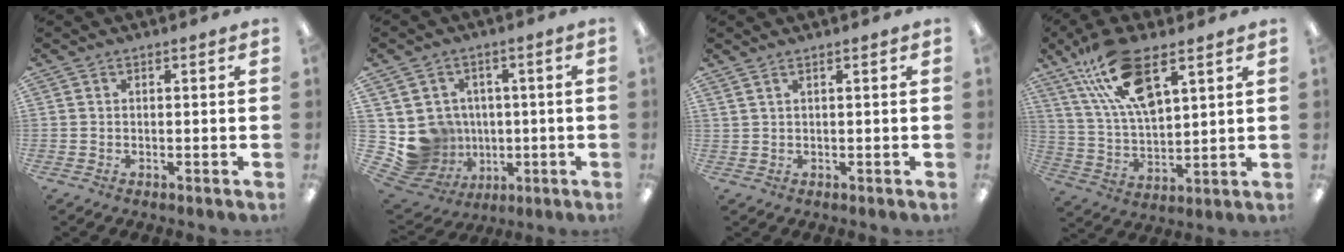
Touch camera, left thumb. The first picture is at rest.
{"total": 7.7, "force": [0.9, 7.6, 1.1], "torque": [-0.048, -0.017, 0.031]}
{"total": 0.8, "force": [0.5, 0.1, 0.6], "torque": [-0.014, -0.001, 0.009]}
{"total": 16.5, "force": [9.7, 6.9, 11.4], "torque": [-0.212, -0.029, 0.170]}